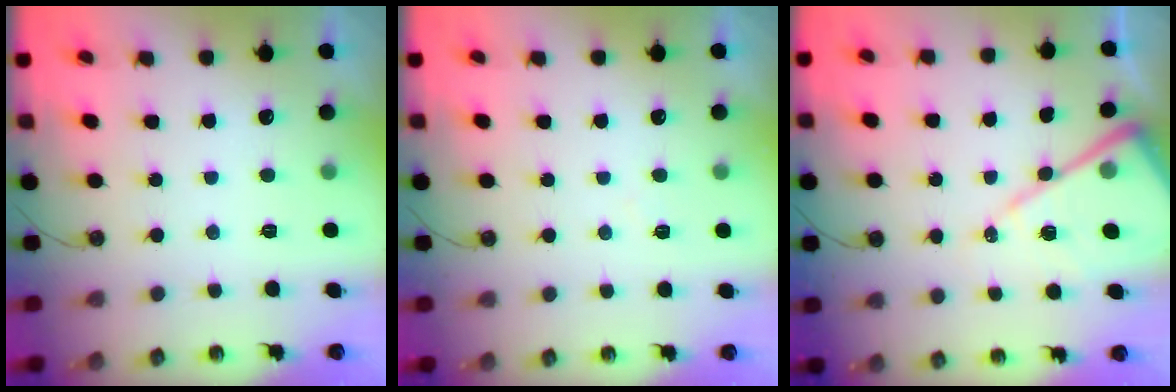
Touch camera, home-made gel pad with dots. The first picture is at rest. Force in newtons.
{"total": 3.8, "press": 3.8, "slide": 0.6}
{"total": 15.4, "press": 15.3, "slide": 1.5}